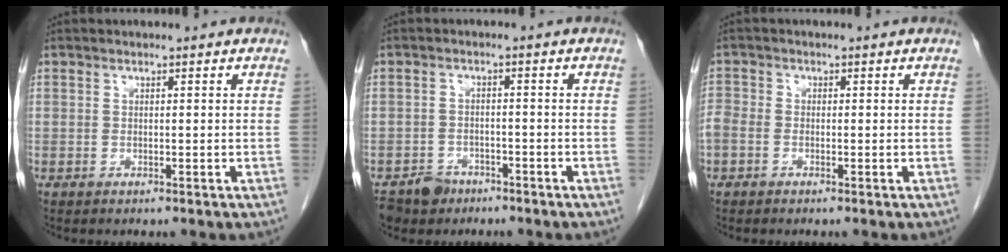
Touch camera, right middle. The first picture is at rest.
{"total": 4.2, "force": [-3.1, 2.8, 0.7], "torque": [-0.011, 0.003, -0.051]}
{"total": 2.9, "force": [-1.1, 2.1, 1.7], "torque": [-0.053, 0.008, -0.024]}